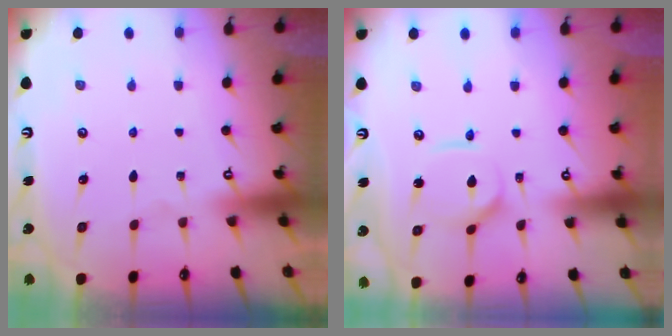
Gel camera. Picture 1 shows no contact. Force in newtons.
{"total": 5.9, "press": 5.9, "slide": 0.6}